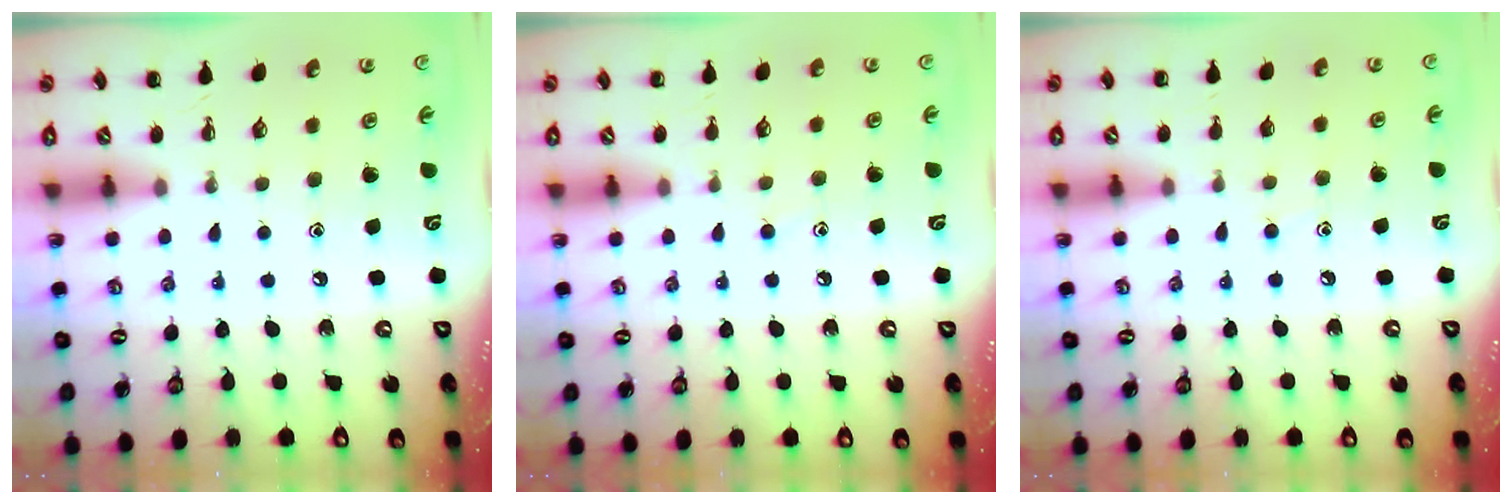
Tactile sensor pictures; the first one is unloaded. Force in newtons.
{"total": 7.5, "press": 7.1, "slide": 2.2}
{"total": 4.0, "press": 3.8, "slide": 1.4}